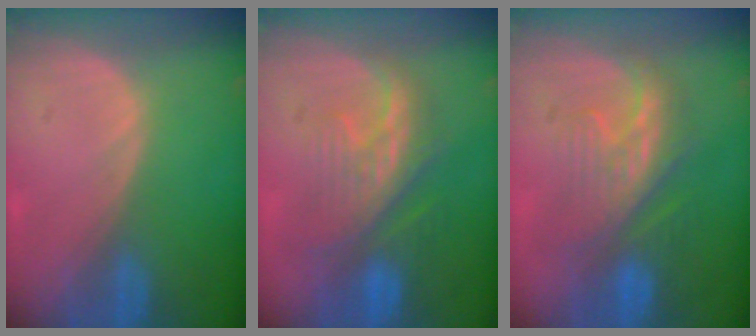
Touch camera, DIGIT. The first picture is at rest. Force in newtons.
{"total": 8.7, "press": 8.3, "slide": 2.6}
{"total": 8.1, "press": 7.9, "slide": 1.6}